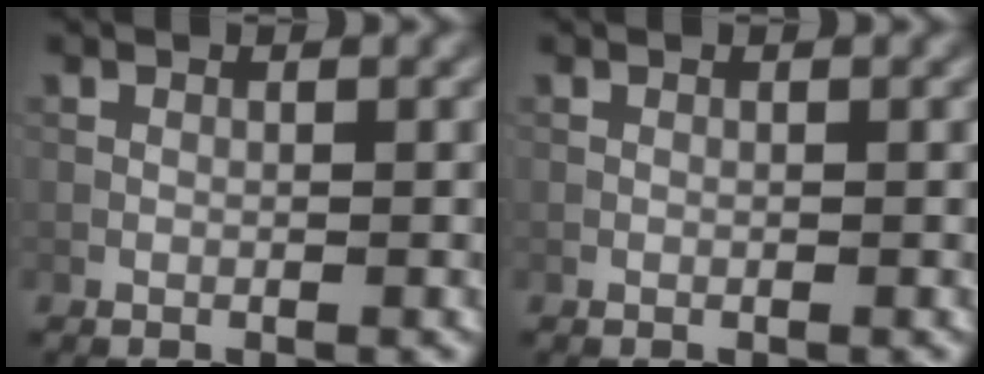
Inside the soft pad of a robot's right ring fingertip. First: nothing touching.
{"total": 0.0}